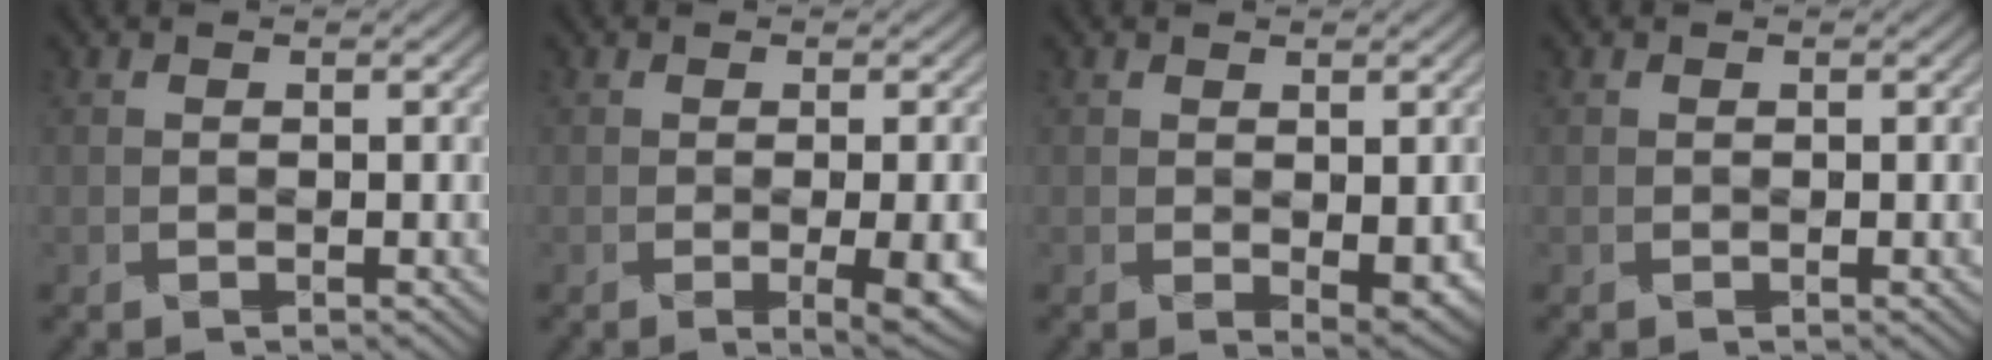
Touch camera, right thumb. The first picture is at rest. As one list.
[{"total": 4.8, "force": [-1.1, 1.1, 4.6], "torque": [-0.074, -0.008, -0.009]}, {"total": 3.0, "force": [-0.2, 1.3, 2.7], "torque": [-0.043, -0.011, 0.005]}, {"total": 0.0}]